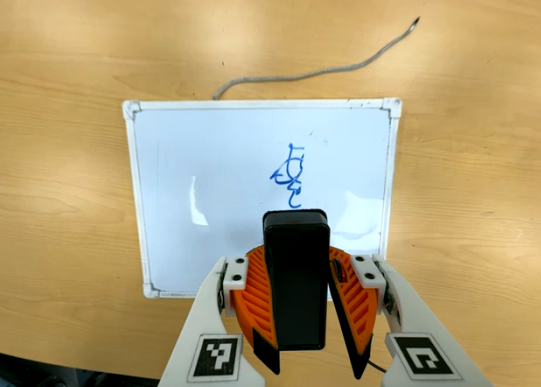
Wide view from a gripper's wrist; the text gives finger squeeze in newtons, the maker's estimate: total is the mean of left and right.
{"total": 11.0, "left": 10.8, "right": 11.2}